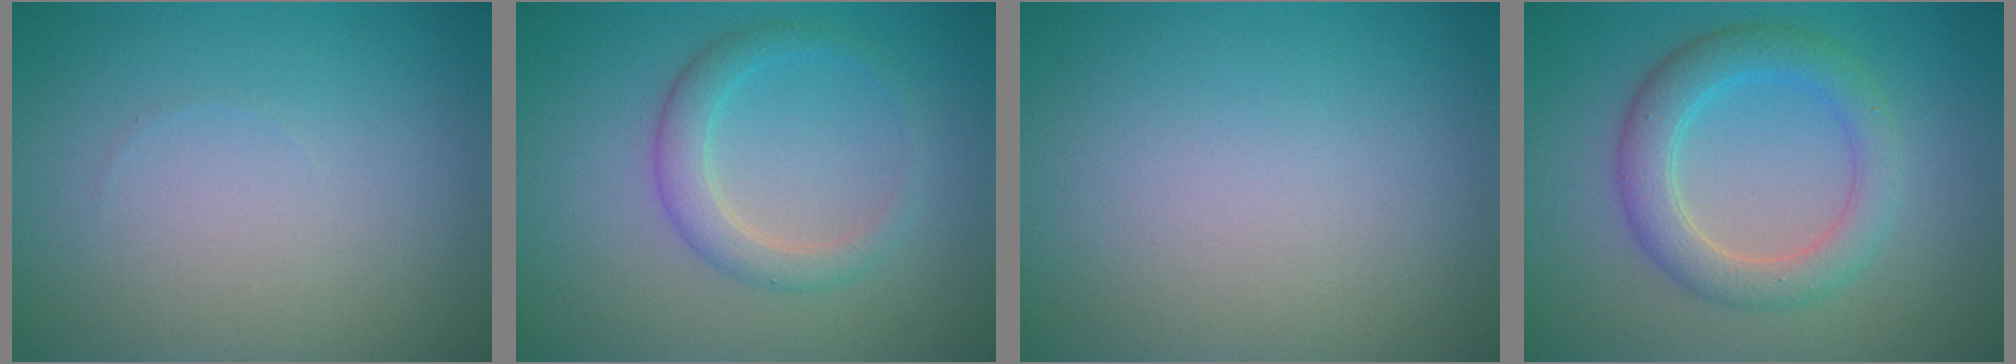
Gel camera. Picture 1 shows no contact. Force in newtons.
{"total": 2.6, "press": 2.6, "slide": 0.1}
{"total": 0.0}
{"total": 4.3, "press": 4.3, "slide": 0.2}